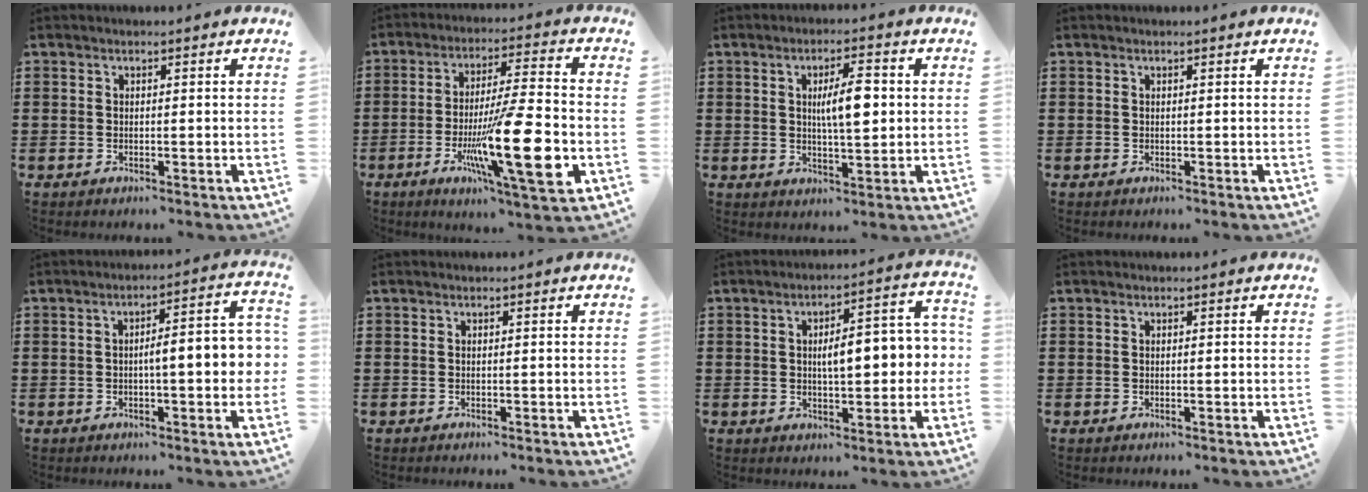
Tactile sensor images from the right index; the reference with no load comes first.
{"total": 18.1, "force": [-5.2, 3.6, 16.9], "torque": [-0.291, -0.011, -0.077]}
{"total": 6.7, "force": [1.0, 2.0, 6.4], "torque": [-0.113, 0.004, 0.012]}
{"total": 0.0}
{"total": 7.1, "force": [-0.8, 1.2, 7.0], "torque": [-0.104, -0.005, -0.021]}
{"total": 0.0}
{"total": 7.5, "force": [0.3, 3.1, 6.8], "torque": [-0.097, -0.008, -0.007]}
{"total": 0.0}